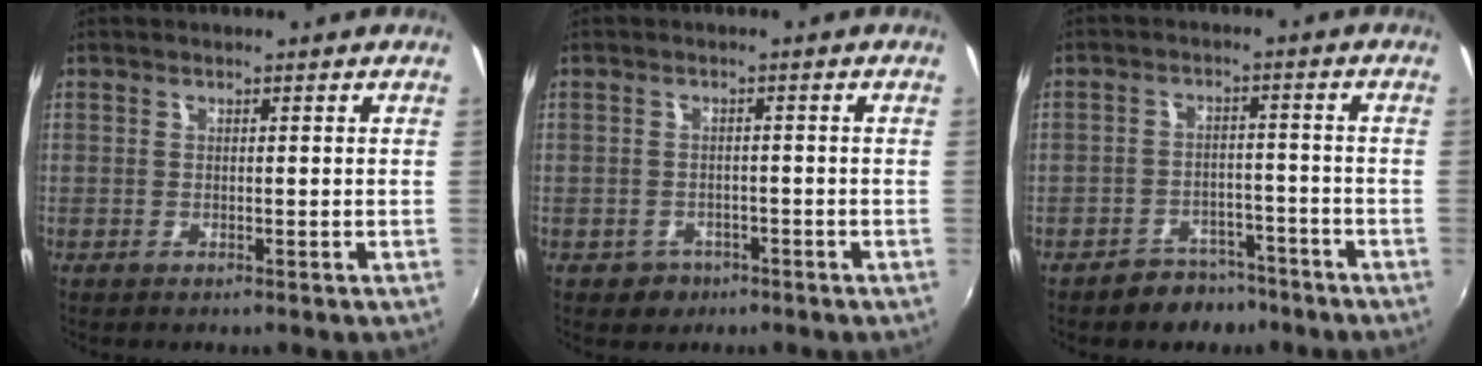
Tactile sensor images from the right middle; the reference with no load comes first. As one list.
[{"total": 3.6, "force": [-1.9, 3.0, 0.6], "torque": [-0.024, 0.002, -0.025]}, {"total": 6.1, "force": [-4.7, 3.8, 0.6], "torque": [-0.015, 0.025, -0.063]}]